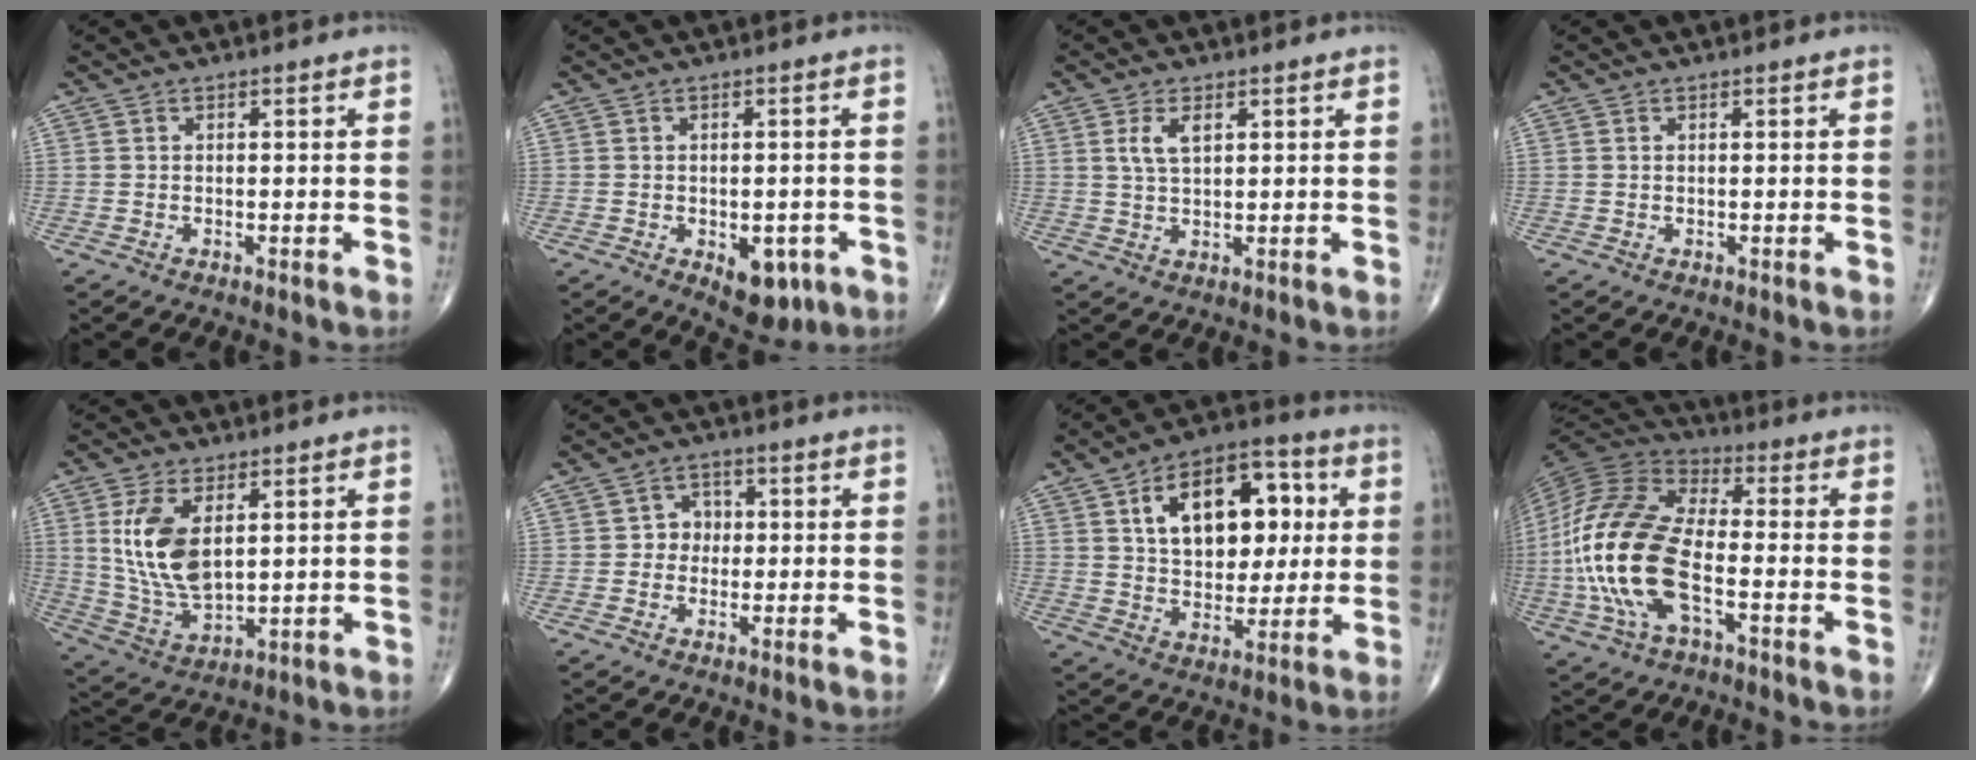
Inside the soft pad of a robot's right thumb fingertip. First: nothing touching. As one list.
[{"total": 6.8, "force": [-2.5, 3.9, 4.9], "torque": [-0.037, 0.006, -0.020]}, {"total": 4.0, "force": [1.6, 1.9, 3.2], "torque": [-0.062, -0.001, 0.034]}, {"total": 0.0}, {"total": 12.5, "force": [3.3, 6.6, 10.1], "torque": [-0.197, -0.018, 0.076]}, {"total": 3.7, "force": [0.0, 3.4, 1.5], "torque": [0.006, 0.011, -0.009]}, {"total": 18.8, "force": [4.8, 11.6, 14.0], "torque": [-0.170, 0.006, 0.077]}, {"total": 19.8, "force": [-4.2, 9.4, 16.9], "torque": [-0.362, 0.022, -0.082]}]